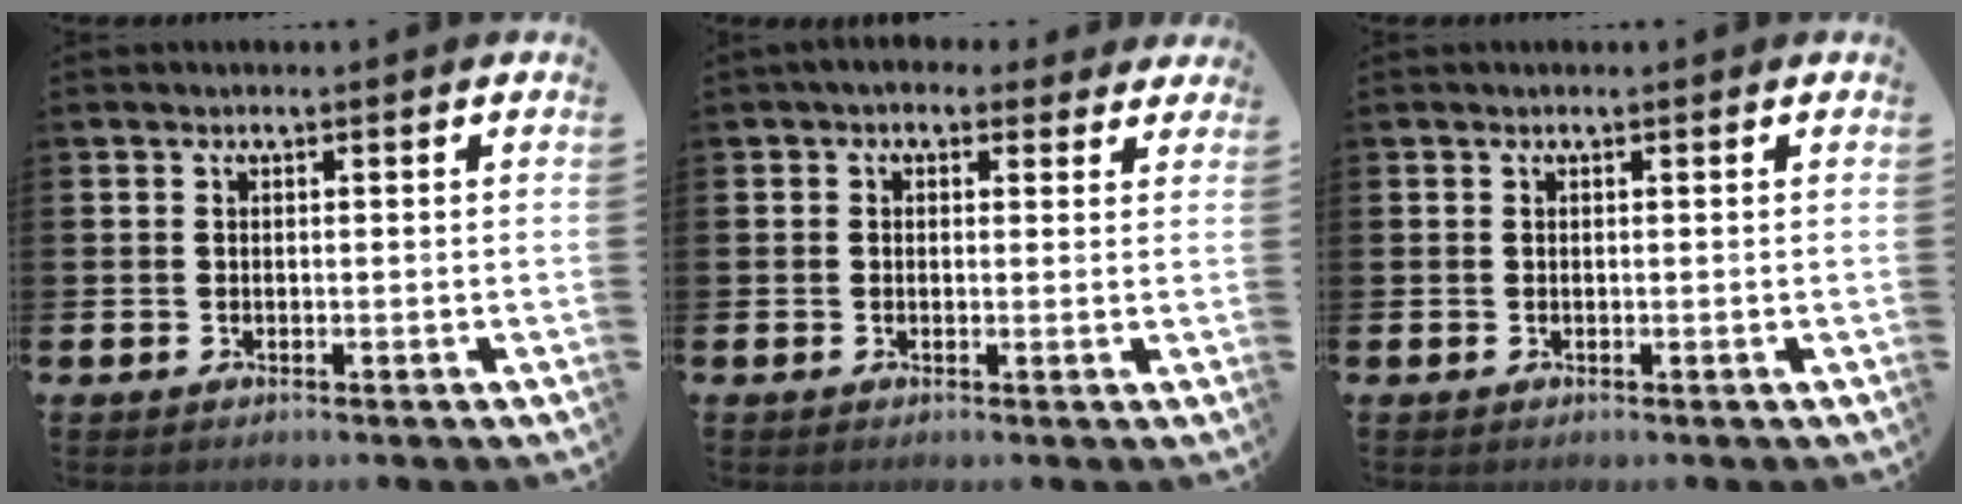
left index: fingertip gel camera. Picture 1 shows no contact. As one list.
[{"total": 2.3, "force": [1.8, 1.3, 0.7], "torque": [-0.017, -0.002, 0.029]}, {"total": 0.0}]